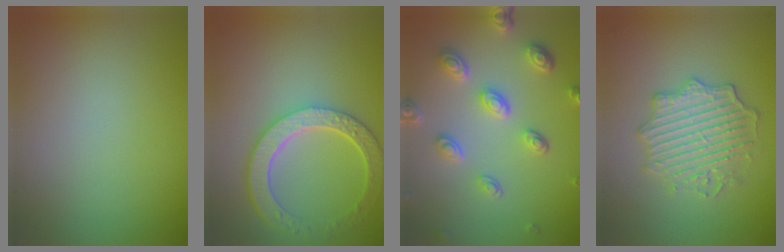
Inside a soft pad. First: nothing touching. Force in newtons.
{"total": 6.0, "press": 4.6, "slide": 3.9}
{"total": 4.7, "press": 3.8, "slide": 2.8}
{"total": 4.3, "press": 4.1, "slide": 1.2}